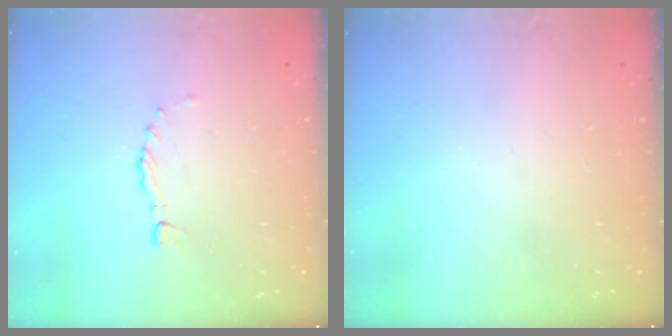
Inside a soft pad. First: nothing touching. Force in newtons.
{"total": 1.6, "press": 1.5, "slide": 0.2}